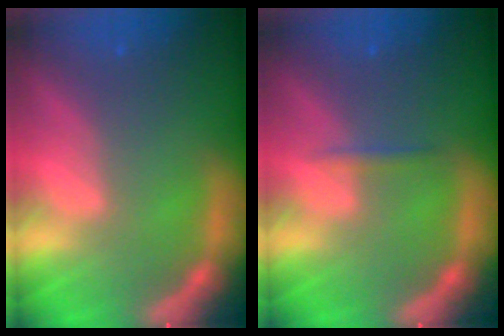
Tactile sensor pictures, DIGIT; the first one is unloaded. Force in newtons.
{"total": 0.9}